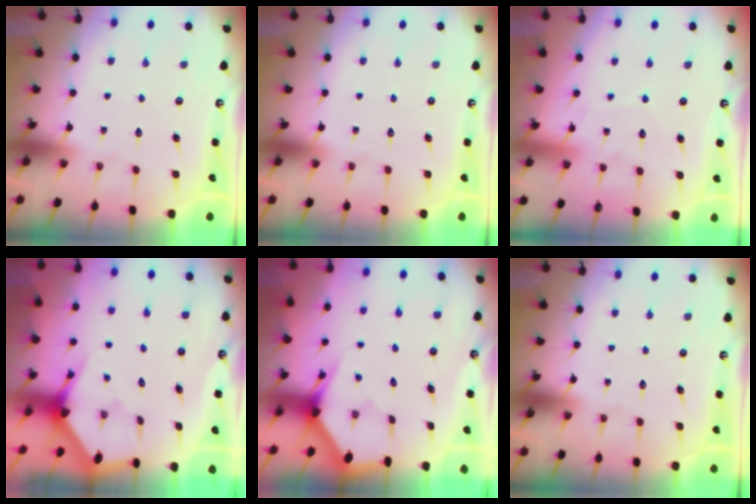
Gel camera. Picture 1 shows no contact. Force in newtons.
{"total": 0.0}
{"total": 4.4, "press": 4.3, "slide": 0.6}
{"total": 2.9, "press": 2.9, "slide": 0.2}
{"total": 3.2, "press": 3.2, "slide": 0.1}
{"total": 0.0}